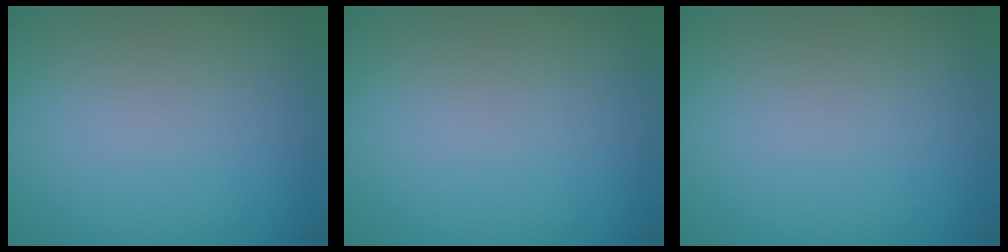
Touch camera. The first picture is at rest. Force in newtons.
{"total": 0.0}
{"total": 0.0}